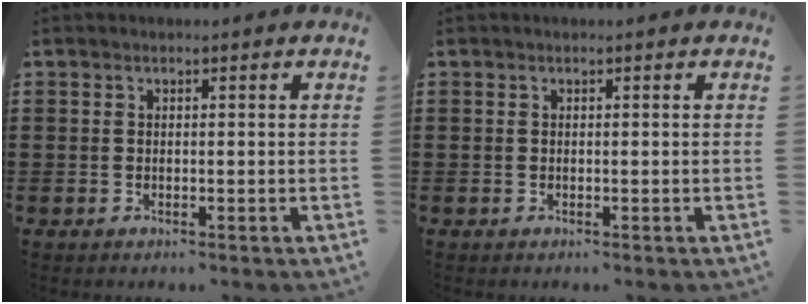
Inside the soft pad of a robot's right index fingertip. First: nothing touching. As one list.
[{"total": 0.0}]